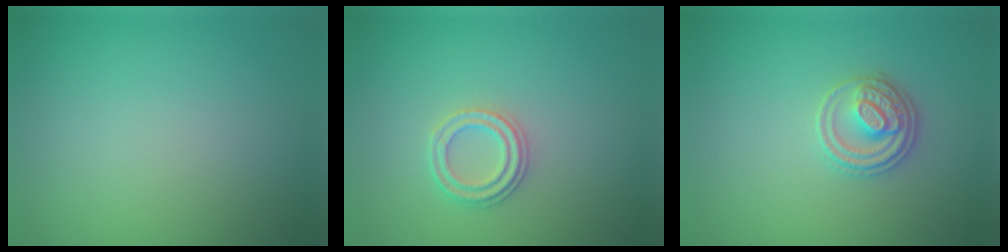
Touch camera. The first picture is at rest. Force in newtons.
{"total": 2.3, "press": 2.2, "slide": 0.5}
{"total": 2.8, "press": 2.7, "slide": 0.5}